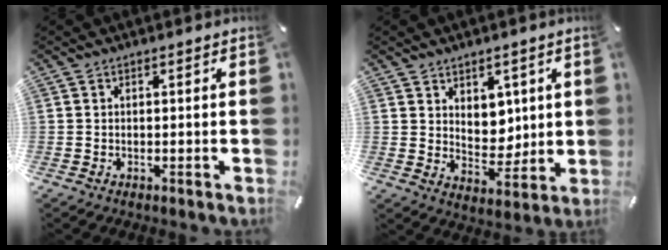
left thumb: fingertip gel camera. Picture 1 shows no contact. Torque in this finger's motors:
{"motor_torque": [1.41, 1.31, 0.63, -0.64, 0.07]}